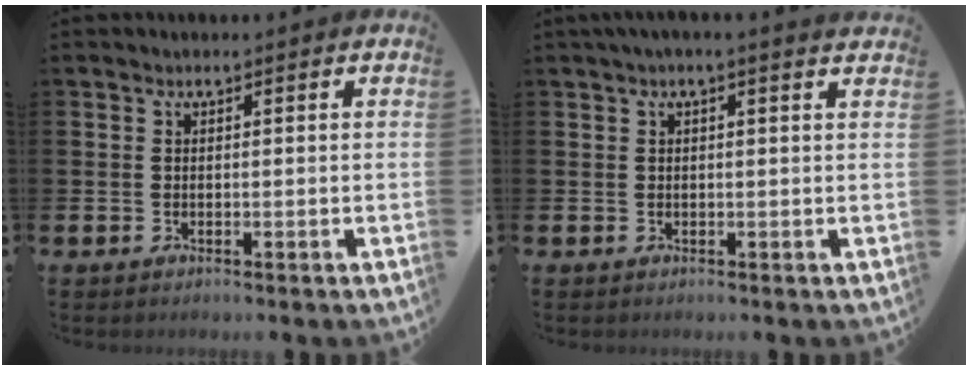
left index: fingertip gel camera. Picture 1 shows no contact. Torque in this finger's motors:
{"motor_torque": [1.07, -1.07, 0.74, 0.21]}